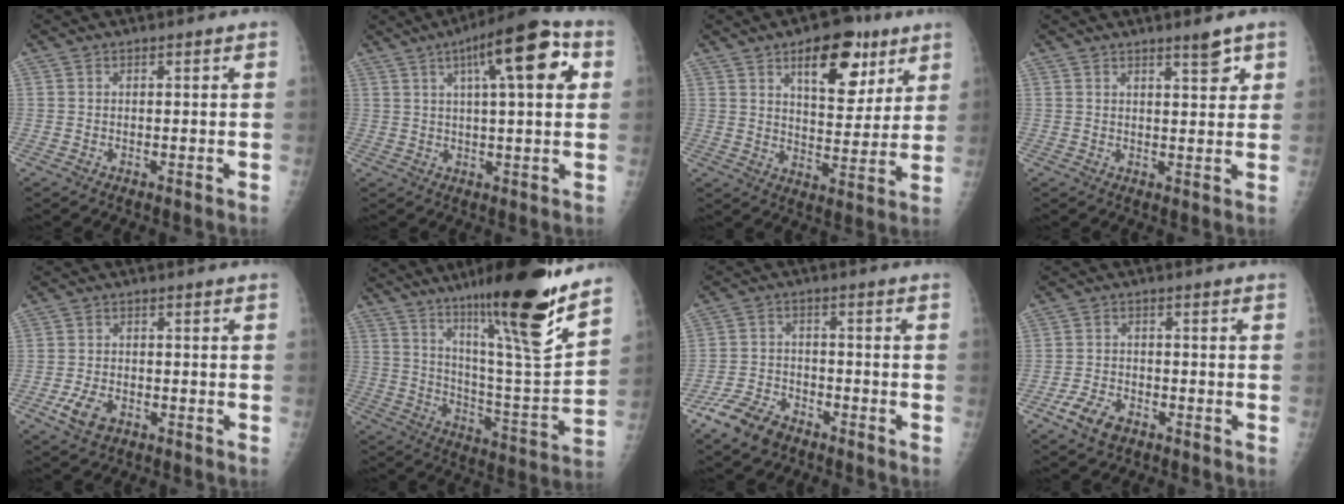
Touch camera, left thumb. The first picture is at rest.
{"total": 14.5, "force": [5.1, 3.9, 13.0], "torque": [-0.175, 0.010, 0.068]}
{"total": 14.0, "force": [7.5, 7.0, 9.6], "torque": [-0.094, -0.034, 0.112]}
{"total": 3.4, "force": [2.3, 0.8, 2.4], "torque": [-0.025, -0.015, 0.033]}
{"total": 5.2, "force": [-2.5, 3.2, 3.2], "torque": [-0.062, 0.008, -0.043]}
{"total": 23.0, "force": [15.8, 2.0, 16.6], "torque": [-0.230, -0.082, 0.260]}
{"total": 8.2, "force": [-5.8, 4.4, 3.6], "torque": [-0.069, 0.022, -0.111]}
{"total": 5.8, "force": [-3.5, 3.4, 3.2], "torque": [-0.060, 0.015, -0.064]}